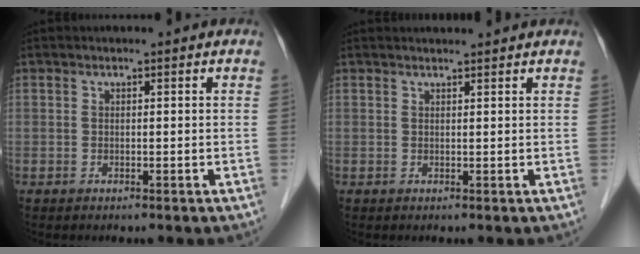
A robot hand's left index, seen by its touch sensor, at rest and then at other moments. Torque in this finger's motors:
{"motor_torque": [-0.02, -0.17, 0.03, 0.01]}